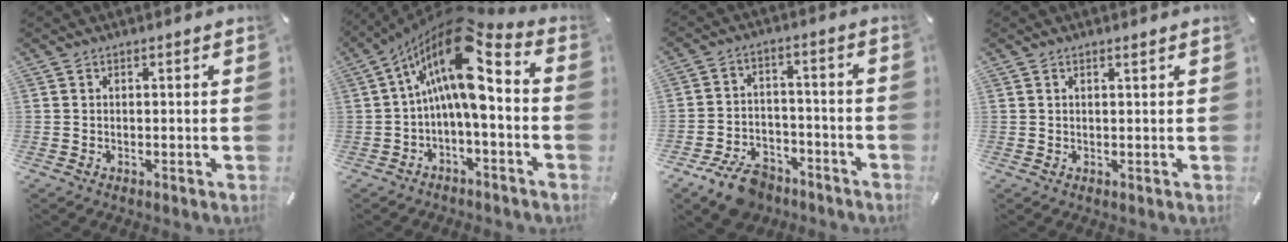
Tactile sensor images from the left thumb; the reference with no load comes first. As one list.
[{"total": 17.1, "force": [3.8, 6.9, 15.1], "torque": [-0.283, -0.024, 0.057]}, {"total": 9.7, "force": [-7.2, 5.2, 3.8], "torque": [-0.058, 0.050, -0.131]}, {"total": 0.7, "force": [0.3, 0.0, 0.6], "torque": [-0.010, -0.001, 0.006]}]